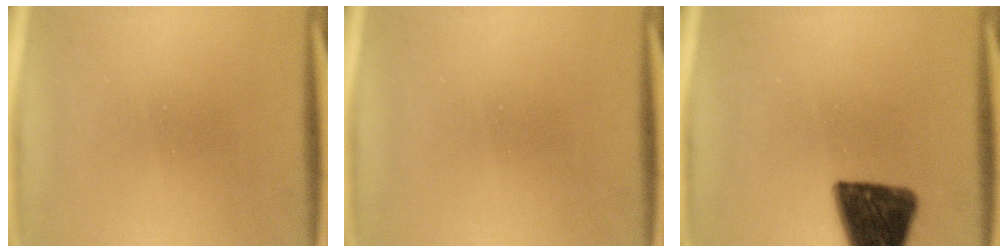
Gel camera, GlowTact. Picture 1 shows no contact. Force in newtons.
{"total": 0.0}
{"total": 13.7}